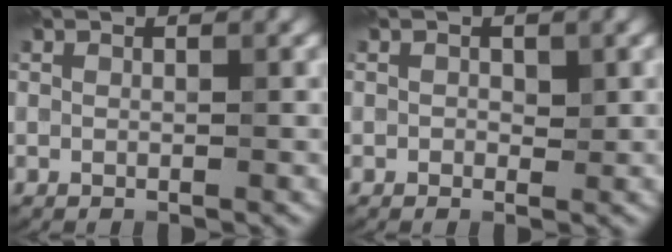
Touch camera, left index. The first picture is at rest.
{"total": 0.7, "force": [0.1, 0.6, 0.2], "torque": [0.000, 0.005, -0.001]}